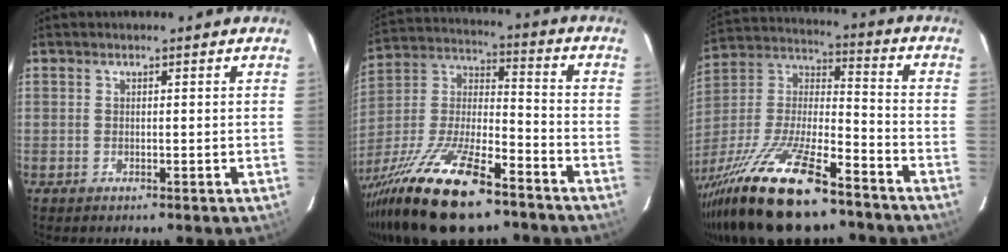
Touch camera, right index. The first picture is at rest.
{"total": 23.1, "force": [-16.2, 5.7, 15.5], "torque": [-0.324, -0.029, -0.294]}
{"total": 24.6, "force": [-17.8, 5.4, 16.2], "torque": [-0.342, -0.036, -0.320]}